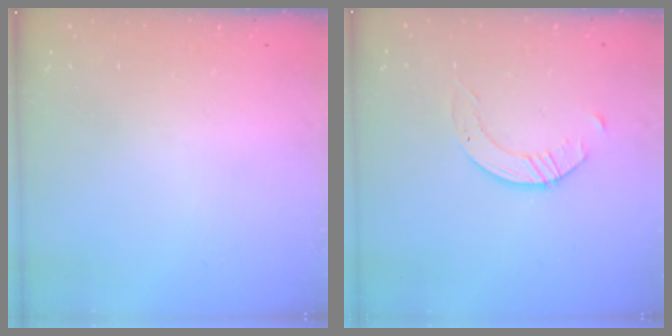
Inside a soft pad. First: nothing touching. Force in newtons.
{"total": 2.6, "press": 2.6, "slide": 0.3}